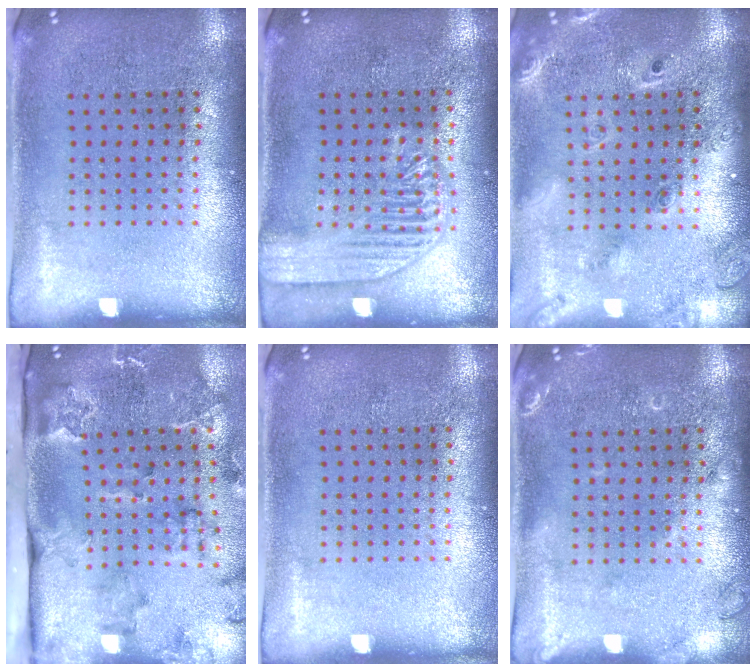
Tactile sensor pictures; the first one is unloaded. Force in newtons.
{"total": 1.9, "press": 1.9, "slide": 0.2}
{"total": 2.3, "press": 1.8, "slide": 1.3}
{"total": 2.6, "press": 2.4, "slide": 1.1}
{"total": 0.0}
{"total": 1.5, "press": 1.5, "slide": 0.3}